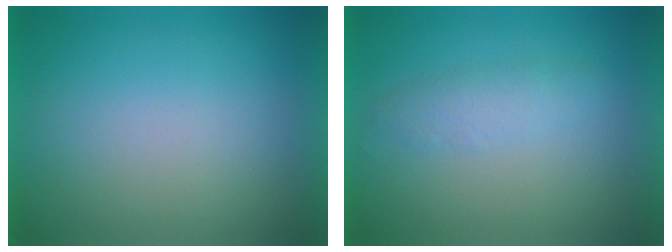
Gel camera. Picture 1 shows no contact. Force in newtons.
{"total": 2.5}